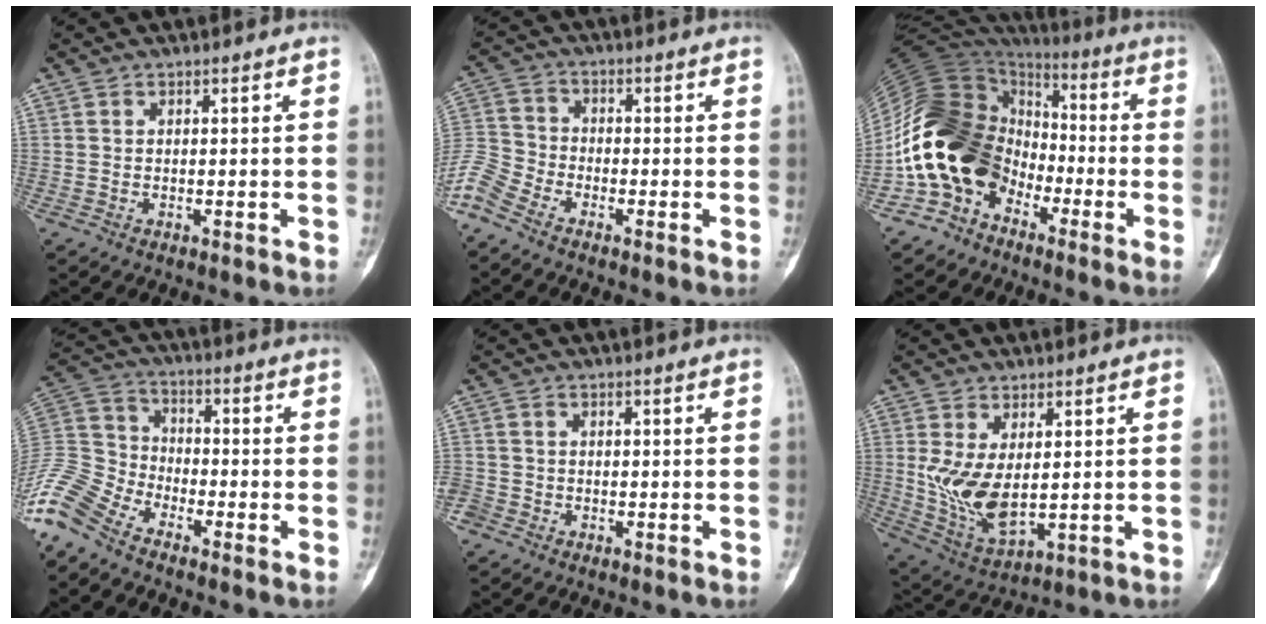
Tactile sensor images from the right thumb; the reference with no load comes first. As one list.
[{"total": 7.2, "force": [-5.4, 3.3, 3.4], "torque": [-0.081, 0.015, -0.124]}, {"total": 17.4, "force": [-6.9, 13.0, 9.4], "torque": [-0.155, 0.072, -0.140]}, {"total": 11.7, "force": [-9.3, 5.3, 4.8], "torque": [-0.107, 0.048, -0.200]}, {"total": 3.3, "force": [-1.8, 2.6, 0.9], "torque": [-0.021, 0.009, -0.038]}, {"total": 10.2, "force": [0.8, 5.4, 8.6], "torque": [-0.162, -0.015, 0.038]}]